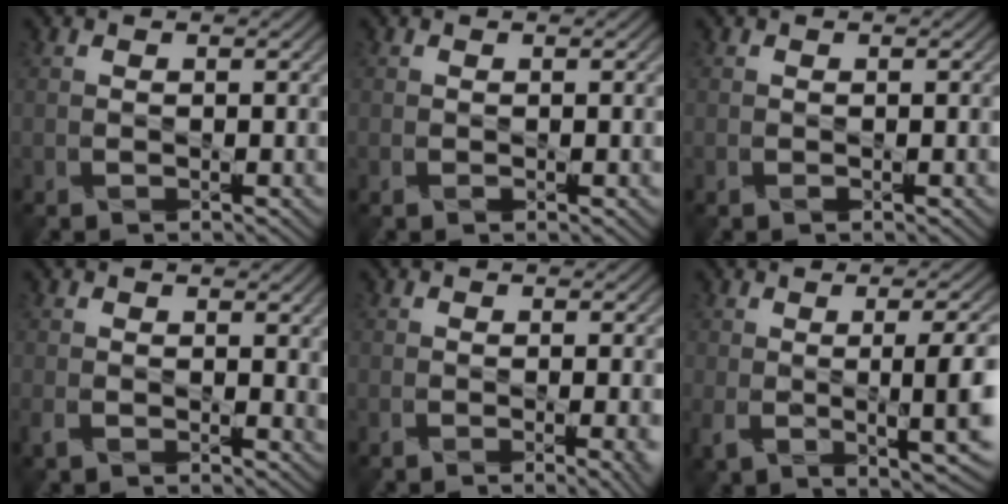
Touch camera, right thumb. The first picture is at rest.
{"total": 0.6, "force": [-0.2, 0.2, 0.5], "torque": [-0.010, -0.001, -0.003]}
{"total": 0.0}
{"total": 4.3, "force": [0.3, 3.0, 3.1], "torque": [-0.069, -0.014, 0.005]}
{"total": 2.9, "force": [-1.1, 0.7, 2.6], "torque": [-0.038, -0.008, -0.013]}
{"total": 7.2, "force": [-0.6, 2.1, 6.9], "torque": [-0.128, -0.012, -0.004]}